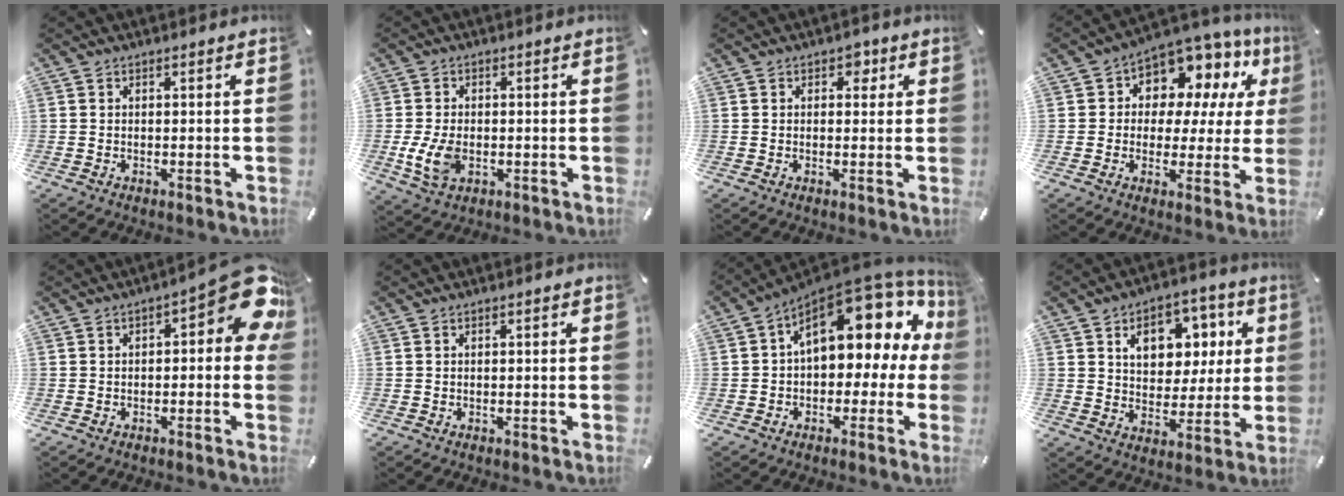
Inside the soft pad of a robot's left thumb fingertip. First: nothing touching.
{"total": 7.3, "force": [-1.3, 4.9, 5.2], "torque": [-0.126, -0.001, -0.025]}
{"total": 2.6, "force": [0.8, 2.0, 1.5], "torque": [0.000, -0.004, 0.004]}
{"total": 8.8, "force": [5.1, 6.5, 3.2], "torque": [-0.061, -0.054, 0.093]}
{"total": 12.4, "force": [4.1, 4.8, 10.7], "torque": [-0.133, -0.036, 0.068]}
{"total": 0.0}
{"total": 16.9, "force": [7.7, 9.3, 11.9], "torque": [-0.157, -0.059, 0.126]}
{"total": 11.7, "force": [4.6, 9.2, 5.6], "torque": [-0.081, -0.016, 0.081]}